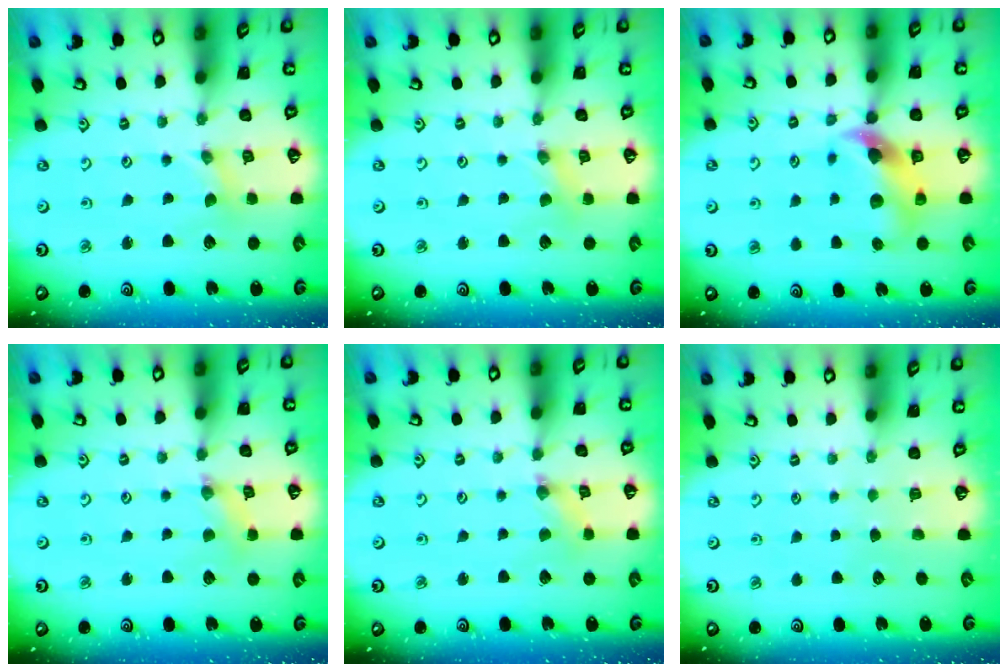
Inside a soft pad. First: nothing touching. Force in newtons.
{"total": 1.4, "press": 1.3, "slide": 0.3}
{"total": 9.7, "press": 9.5, "slide": 1.7}
{"total": 2.6, "press": 2.6, "slide": 0.3}
{"total": 1.0, "press": 1.0, "slide": 0.2}
{"total": 0.0}